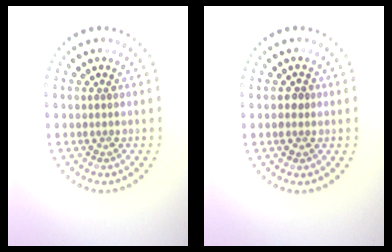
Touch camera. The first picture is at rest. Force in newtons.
{"total": 1.2, "press": 1.1, "slide": 0.1}